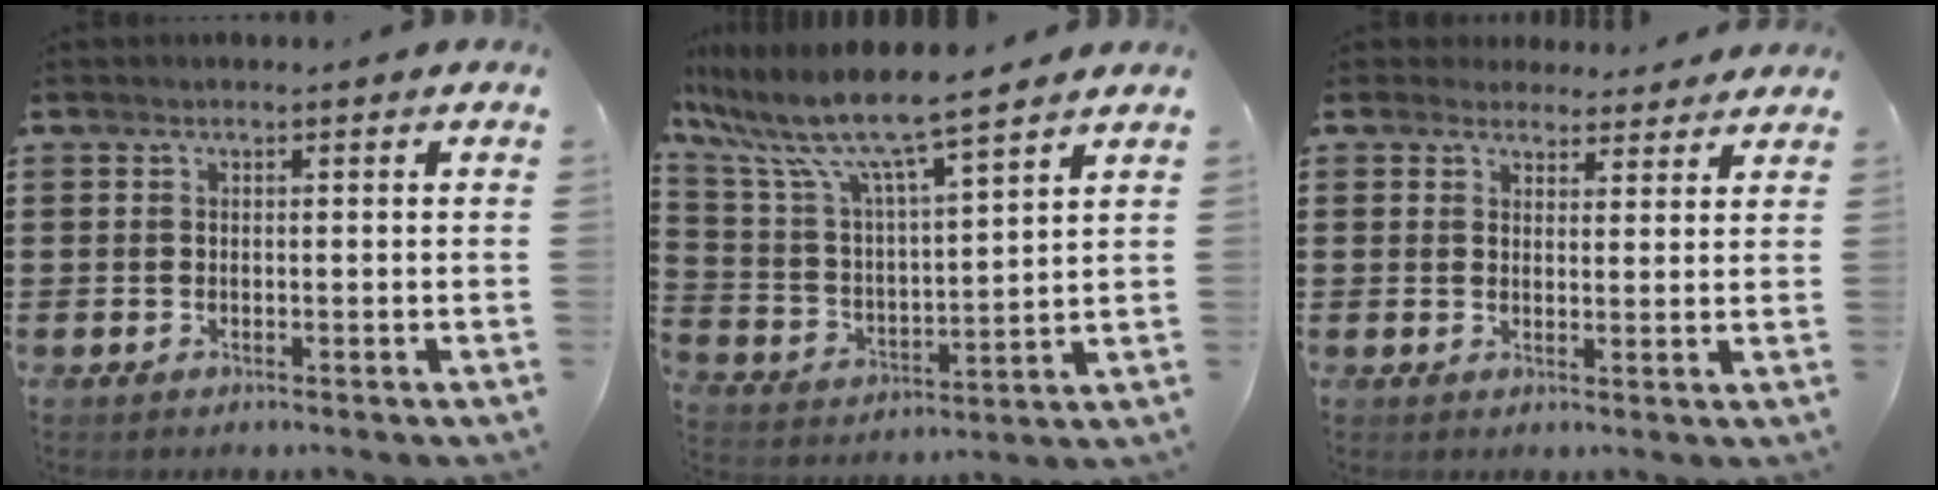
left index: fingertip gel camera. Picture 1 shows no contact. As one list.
[{"total": 8.7, "force": [7.5, 0.1, 4.4], "torque": [-0.119, -0.049, 0.123]}, {"total": 3.3, "force": [3.0, 1.4, 0.2], "torque": [-0.007, -0.004, 0.056]}]